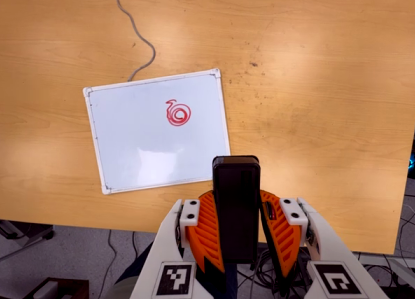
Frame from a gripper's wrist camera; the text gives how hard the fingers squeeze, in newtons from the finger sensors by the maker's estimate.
{"total": 8.7, "left": 7.5, "right": 9.9}